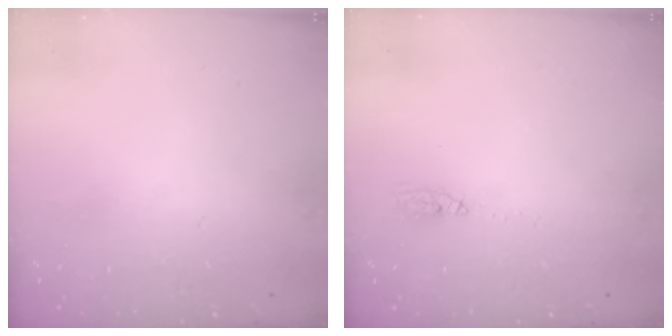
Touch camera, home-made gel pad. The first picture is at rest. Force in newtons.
{"total": 3.4, "press": 3.0, "slide": 1.7}